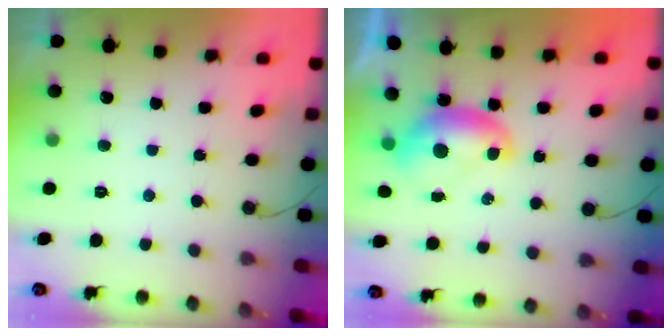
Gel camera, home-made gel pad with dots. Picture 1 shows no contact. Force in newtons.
{"total": 8.3, "press": 8.3, "slide": 0.3}